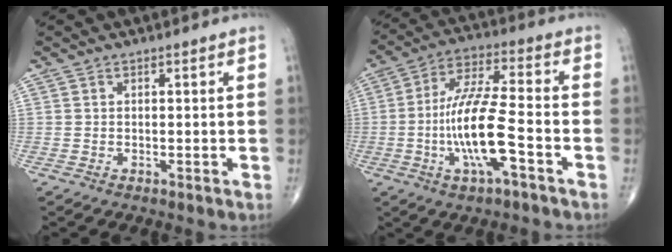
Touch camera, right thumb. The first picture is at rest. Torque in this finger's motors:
{"motor_torque": [2.61, 2.40, 1.63, -0.27, 0.54]}